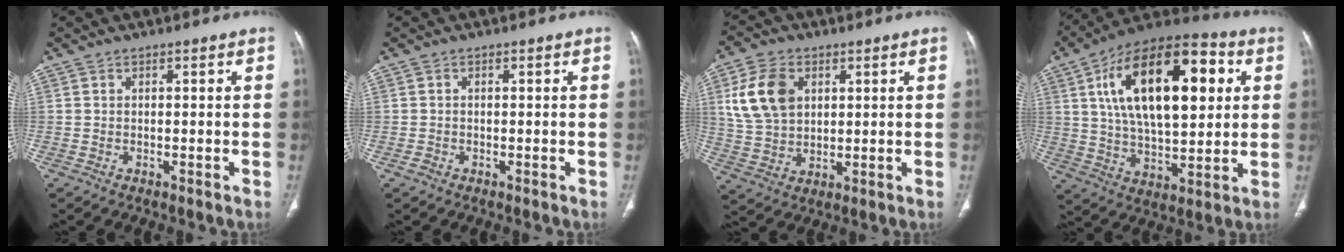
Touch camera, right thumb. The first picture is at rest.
{"total": 0.9, "force": [-0.5, 0.7, 0.3], "torque": [-0.005, 0.001, -0.011]}
{"total": 11.4, "force": [3.5, 7.9, 7.4], "torque": [-0.131, -0.006, 0.074]}
{"total": 26.5, "force": [7.0, 12.8, 22.1], "torque": [-0.347, 0.005, 0.109]}